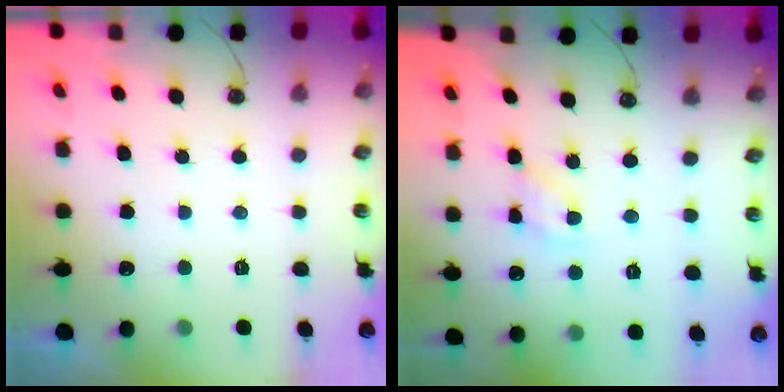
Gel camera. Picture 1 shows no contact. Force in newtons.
{"total": 8.2, "press": 8.2, "slide": 0.4}